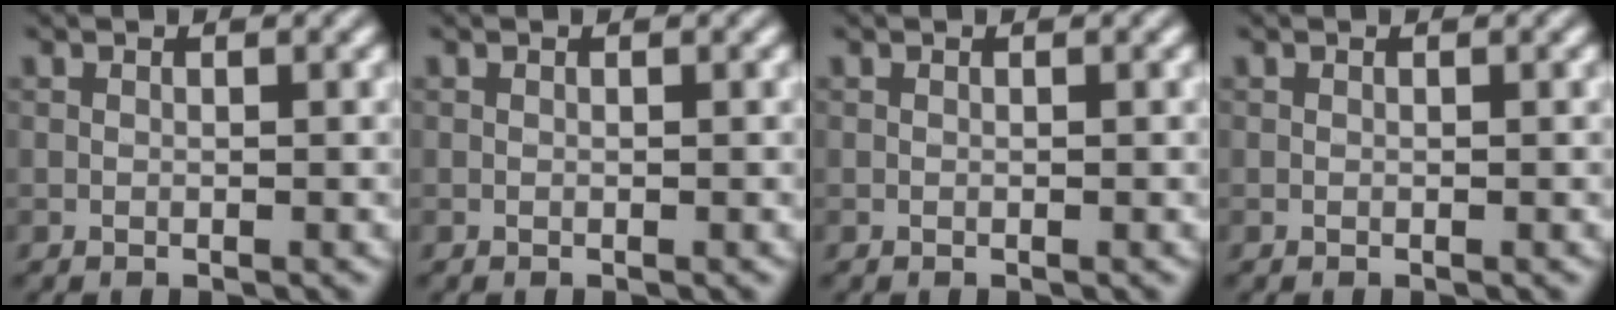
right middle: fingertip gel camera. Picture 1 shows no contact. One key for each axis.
{"total": 0.0}
{"total": 0.0}
{"total": 0.0}